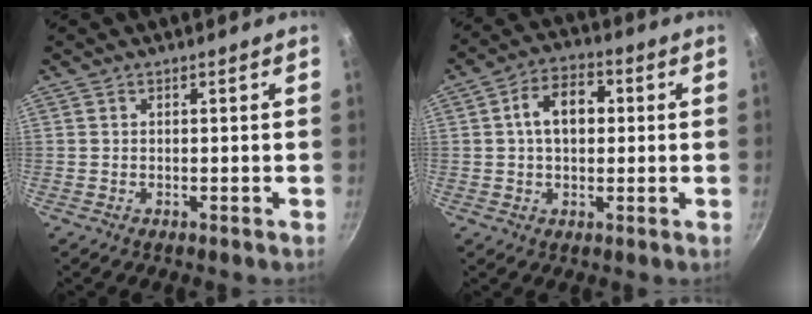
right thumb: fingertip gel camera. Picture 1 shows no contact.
{"total": 9.0, "force": [1.1, 5.9, 6.6], "torque": [-0.084, 0.021, 0.008]}